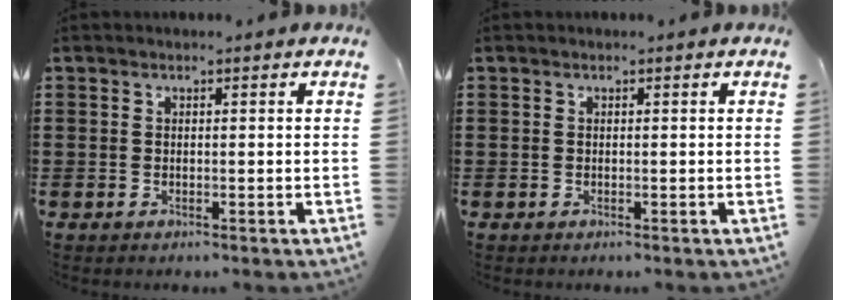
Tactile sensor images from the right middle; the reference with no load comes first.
{"total": 0.0}